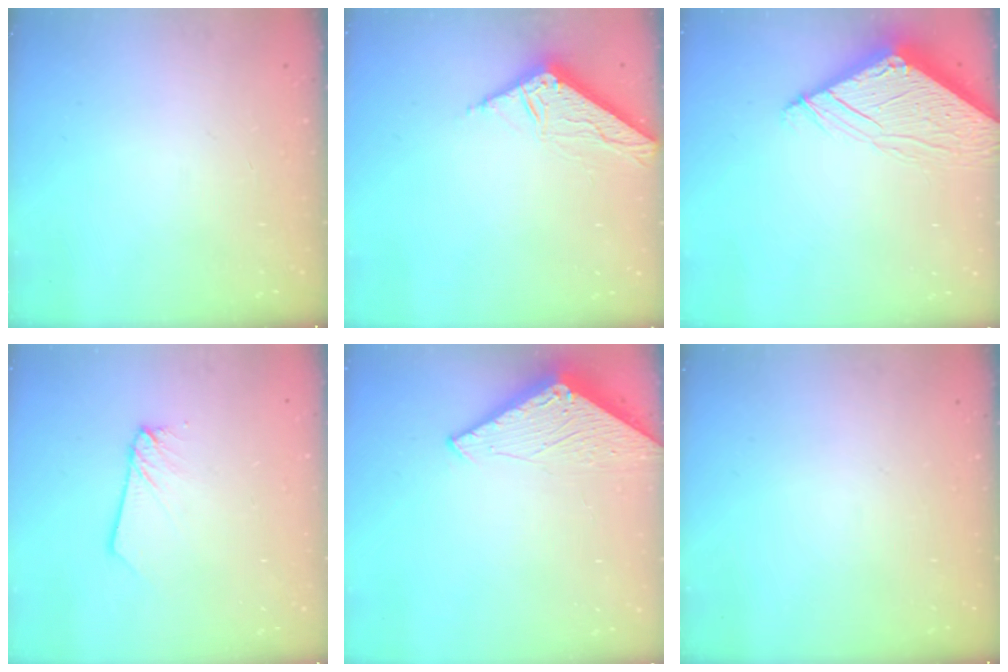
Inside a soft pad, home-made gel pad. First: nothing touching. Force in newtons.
{"total": 8.2, "press": 8.2, "slide": 0.5}
{"total": 8.1, "press": 8.0, "slide": 0.8}
{"total": 2.7, "press": 2.7, "slide": 0.3}
{"total": 2.8, "press": 2.8, "slide": 0.2}
{"total": 0.0}